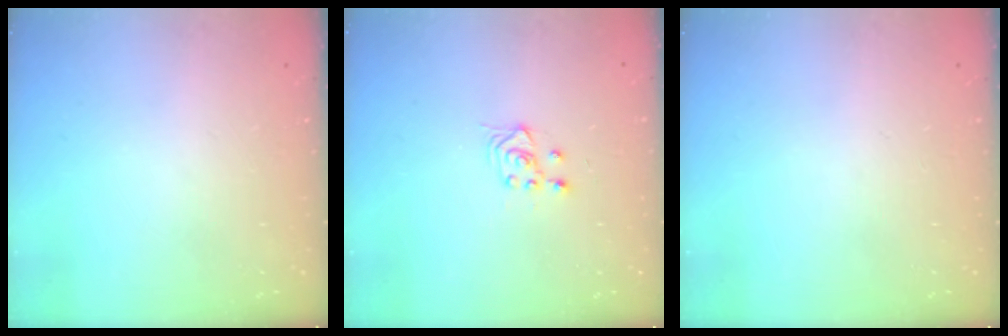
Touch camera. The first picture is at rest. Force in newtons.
{"total": 3.2, "press": 2.9, "slide": 1.4}
{"total": 0.0}